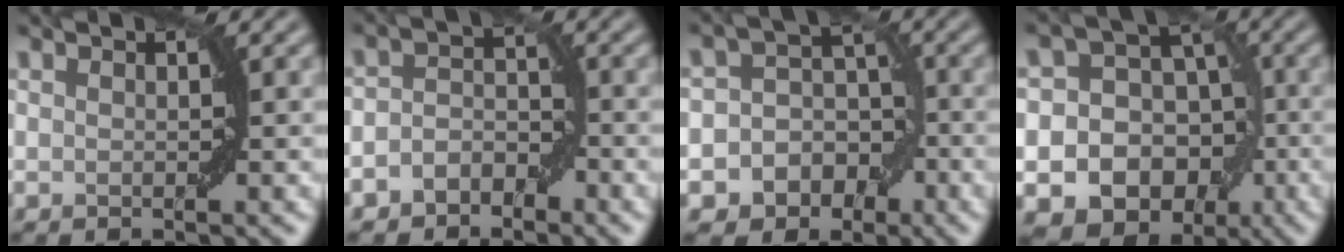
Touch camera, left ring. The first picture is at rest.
{"total": 2.6, "force": [-1.7, 1.8, 0.8], "torque": [-0.006, 0.009, -0.033]}
{"total": 7.7, "force": [-3.6, 6.6, 1.8], "torque": [-0.009, 0.003, -0.070]}
{"total": 17.9, "force": [-5.8, 16.0, 5.5], "torque": [-0.101, -0.022, -0.101]}